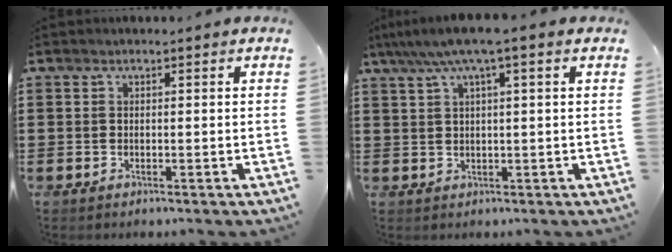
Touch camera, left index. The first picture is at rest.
{"total": 4.6, "force": [2.2, 0.1, 4.0], "torque": [-0.082, 0.004, 0.036]}